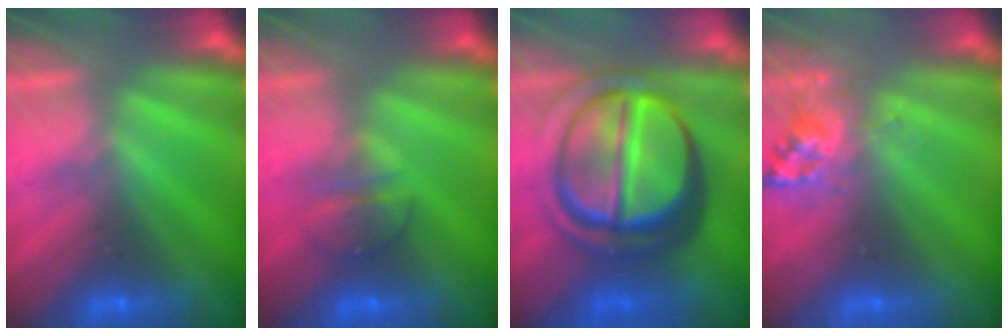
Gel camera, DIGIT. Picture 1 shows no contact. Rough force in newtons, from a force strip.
{"total": 2.4}
{"total": 7.2}
{"total": 2.6}